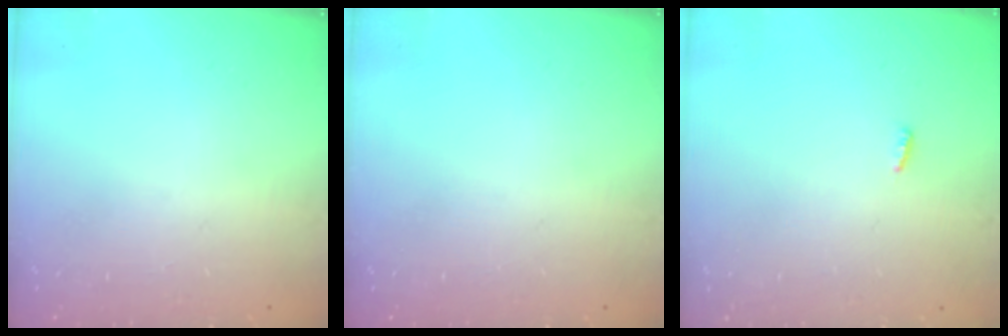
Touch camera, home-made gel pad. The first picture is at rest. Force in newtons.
{"total": 0.0}
{"total": 3.0, "press": 2.9, "slide": 0.8}